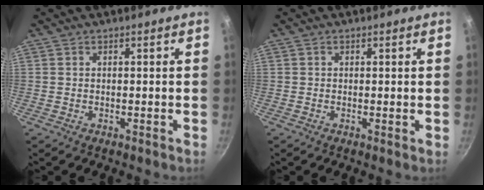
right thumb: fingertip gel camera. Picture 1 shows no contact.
{"total": 0.5, "force": [0.1, 0.2, 0.4], "torque": [-0.007, -0.001, 0.000]}